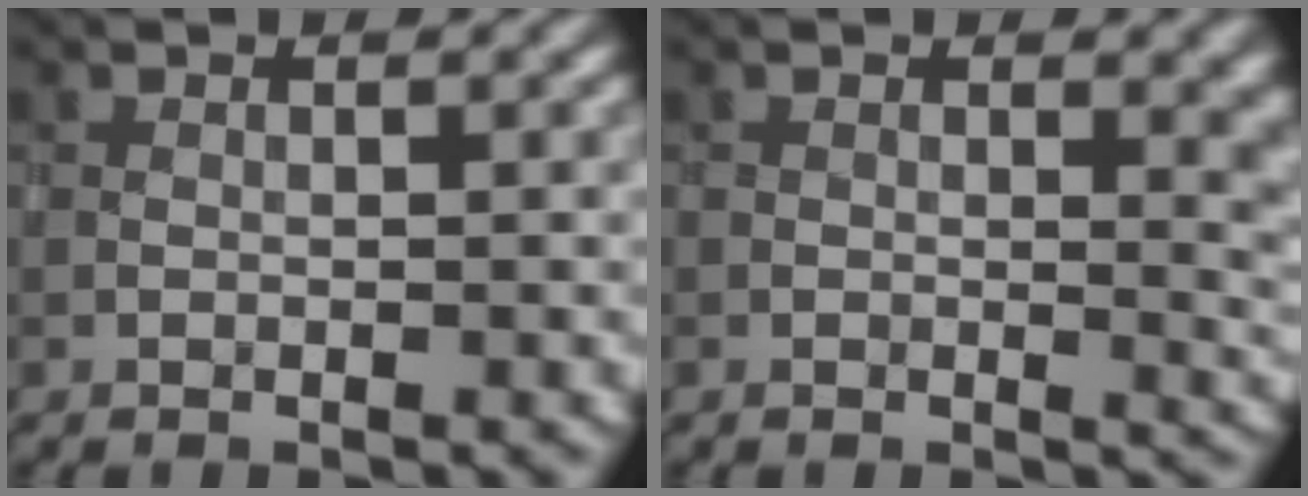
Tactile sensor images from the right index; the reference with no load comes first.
{"total": 4.7, "force": [0.3, 2.5, 4.0], "torque": [-0.047, -0.006, 0.008]}